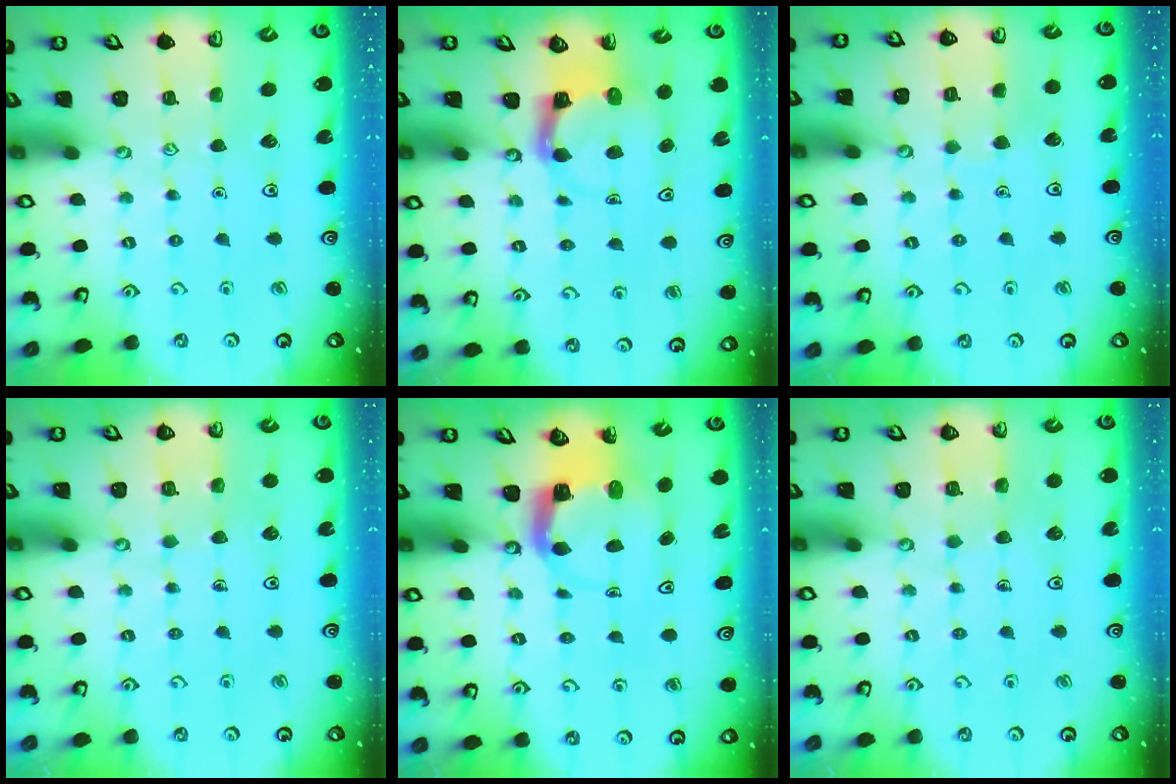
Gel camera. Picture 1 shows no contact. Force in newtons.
{"total": 3.9, "press": 3.9, "slide": 0.4}
{"total": 4.4, "press": 4.4, "slide": 0.4}
{"total": 3.3, "press": 3.3, "slide": 0.2}
{"total": 5.2, "press": 5.1, "slide": 0.7}
{"total": 3.3, "press": 3.3, "slide": 0.2}